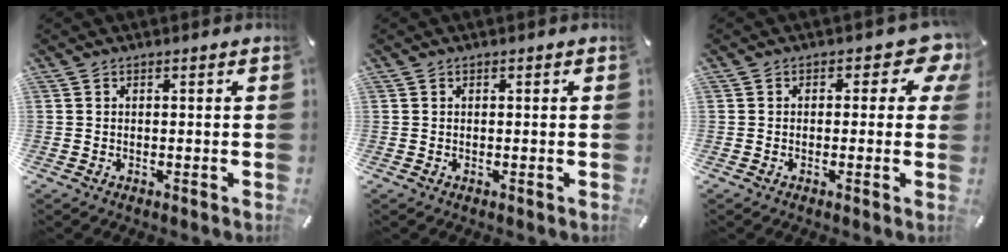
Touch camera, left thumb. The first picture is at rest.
{"total": 0.0}
{"total": 6.5, "force": [2.0, 3.8, 5.0], "torque": [-0.057, -0.006, 0.029]}